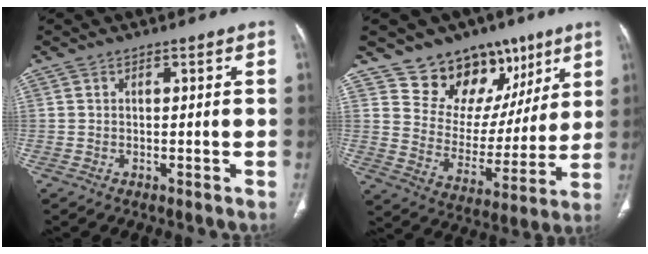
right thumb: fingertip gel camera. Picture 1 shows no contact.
{"total": 17.2, "force": [10.9, 11.8, 6.1], "torque": [-0.023, -0.047, 0.182]}